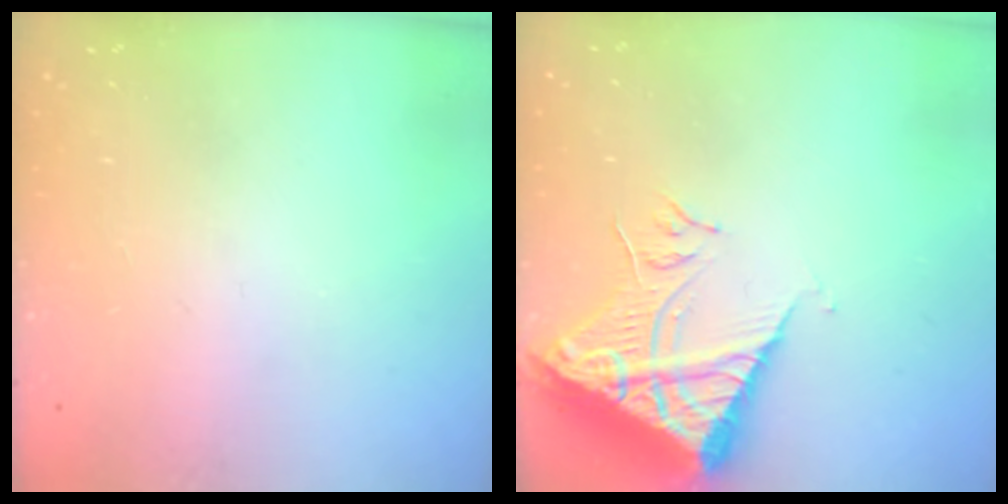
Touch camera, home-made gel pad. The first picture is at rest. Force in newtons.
{"total": 11.6, "press": 11.5, "slide": 1.1}